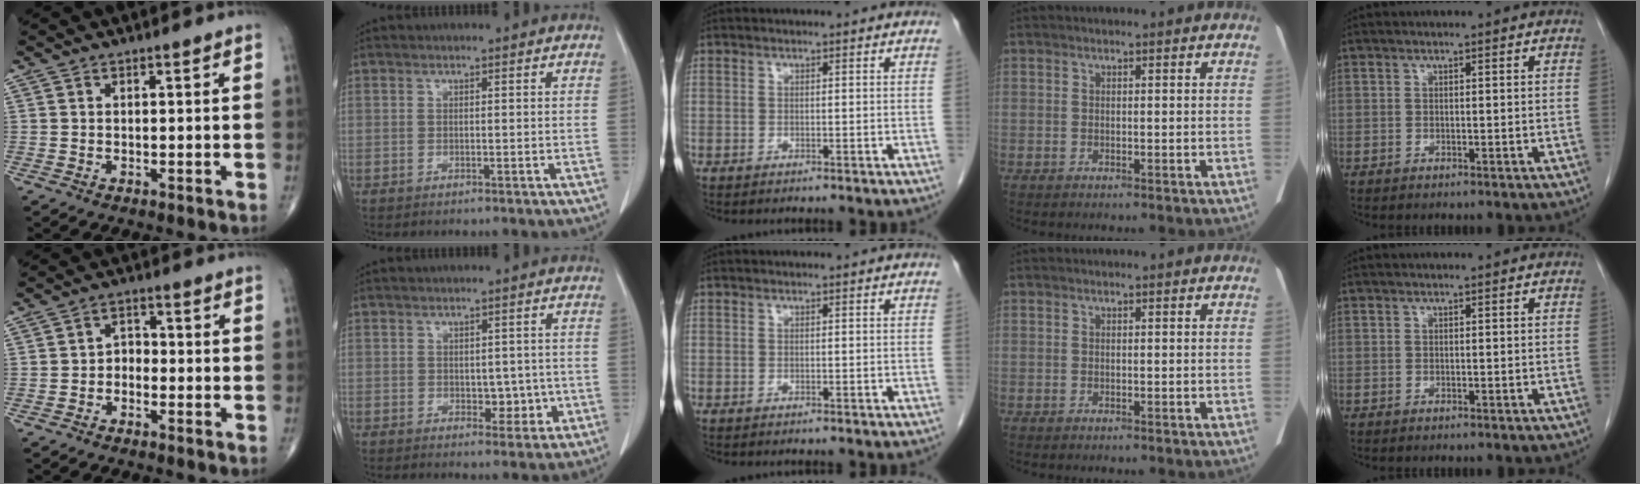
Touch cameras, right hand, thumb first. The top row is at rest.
{"thumb": {"total": 2.9, "force": [-1.4, 2.1, 1.4], "torque": [-0.004, 0.021, -0.033]}, "index": {"total": 4.0, "force": [-0.5, 2.6, 3.0], "torque": [-0.029, 0.003, 0.001]}}